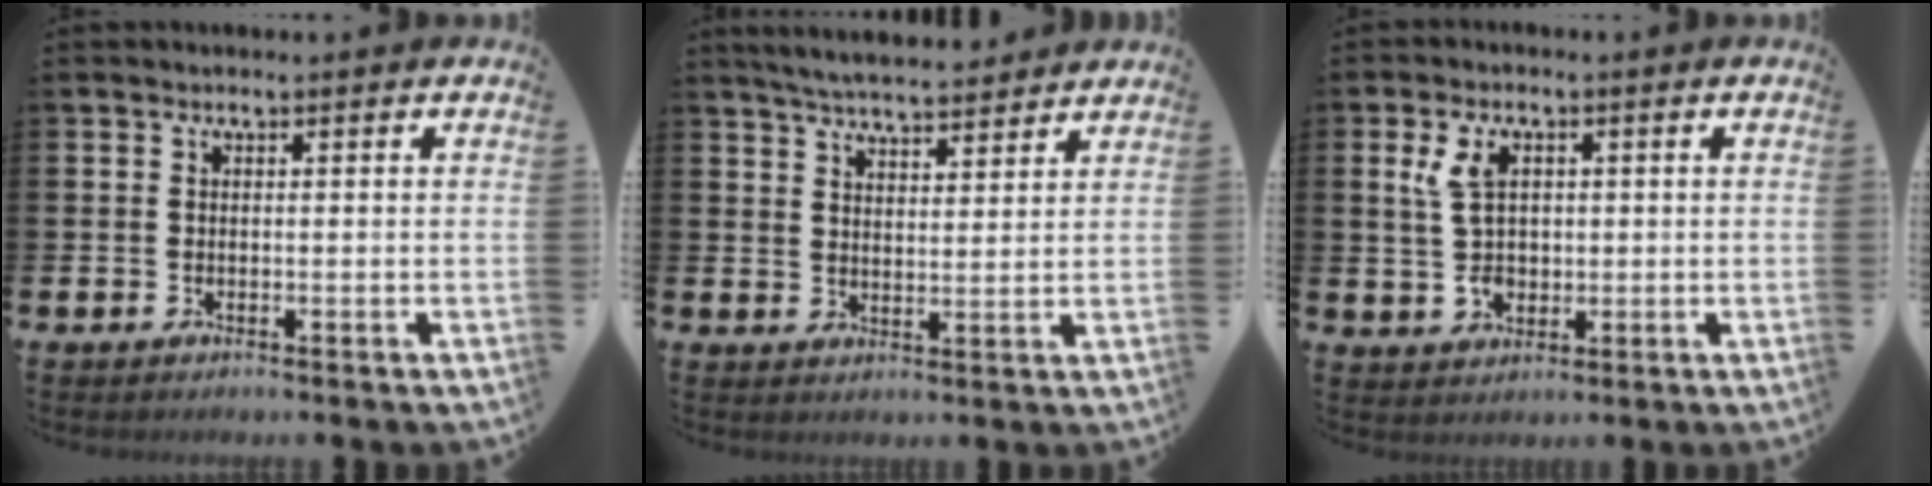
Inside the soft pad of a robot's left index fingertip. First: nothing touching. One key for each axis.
{"total": 5.2, "fx": 5.1, "fy": 0.5, "fz": 0.8, "tx": -0.030, "ty": -0.027, "tz": 0.091}
{"total": 5.7, "fx": 1.5, "fy": 3.7, "fz": 4.0, "tx": -0.068, "ty": 0.007, "tz": 0.021}